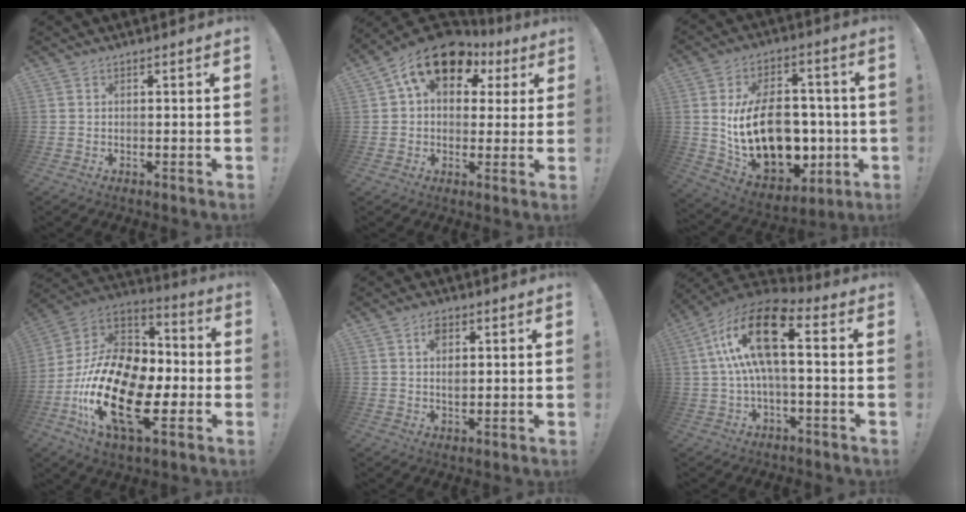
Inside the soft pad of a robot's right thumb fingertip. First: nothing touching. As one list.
[{"total": 16.0, "force": [8.2, 9.6, 9.8], "torque": [-0.156, -0.036, 0.148]}, {"total": 22.7, "force": [-1.3, 15.1, 17.0], "torque": [-0.298, 0.001, -0.004]}, {"total": 25.7, "force": [-8.7, 13.7, 20.0], "torque": [-0.408, 0.034, -0.140]}, {"total": 3.8, "force": [1.3, 2.1, 2.9], "torque": [-0.038, -0.003, 0.018]}, {"total": 17.2, "force": [3.1, 6.6, 15.6], "torque": [-0.296, -0.002, 0.045]}]